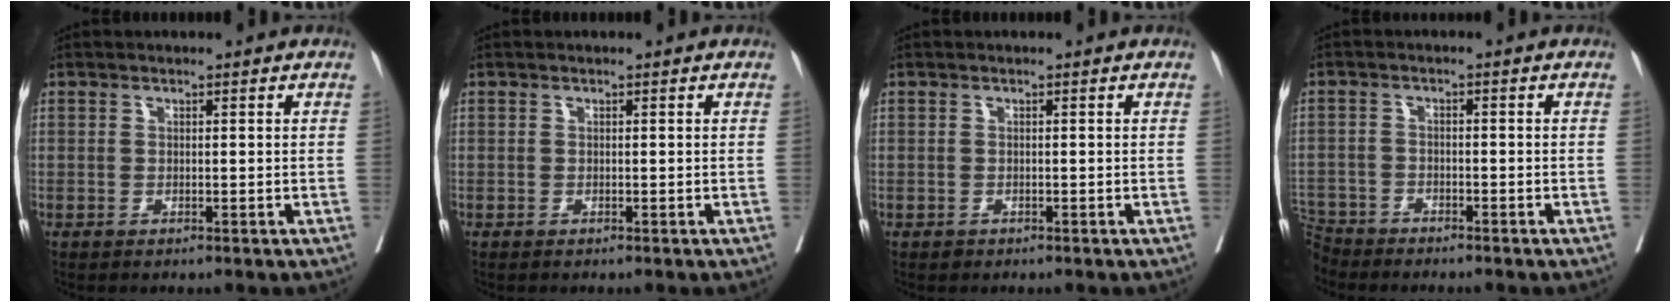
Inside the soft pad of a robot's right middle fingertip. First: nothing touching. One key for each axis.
{"total": 0.0}
{"total": 0.5, "fx": -0.3, "fy": 0.4, "fz": 0.1, "tx": -0.003, "ty": 0.002, "tz": -0.003}
{"total": 5.3, "fx": -5.1, "fy": 1.3, "fz": -0.4, "tx": 0.010, "ty": -0.008, "tz": -0.099}